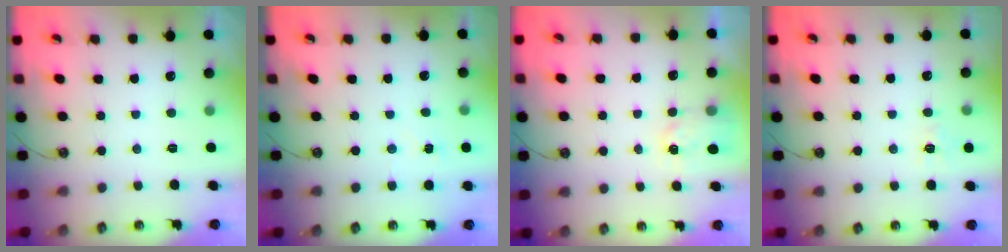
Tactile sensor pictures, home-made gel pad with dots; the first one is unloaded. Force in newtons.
{"total": 3.5, "press": 3.5, "slide": 0.5}
{"total": 3.0, "press": 2.9, "slide": 0.3}
{"total": 5.8, "press": 5.8, "slide": 0.6}